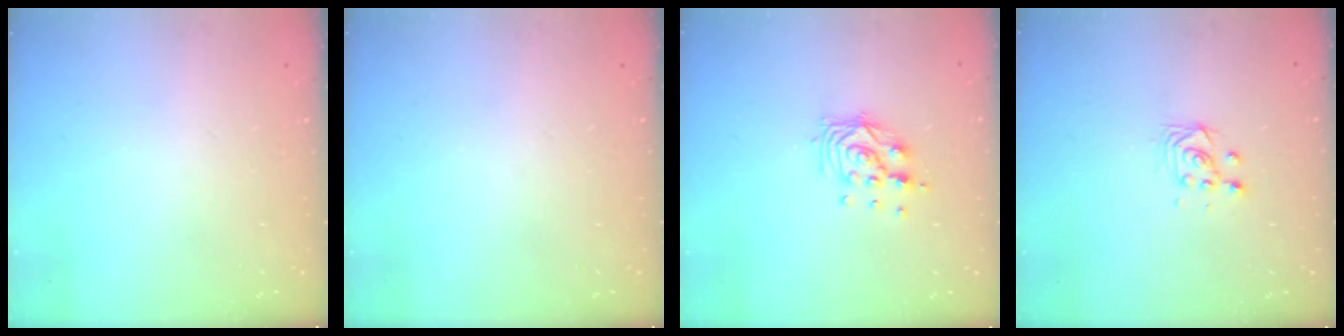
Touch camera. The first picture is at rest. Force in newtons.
{"total": 0.0}
{"total": 10.0, "press": 9.9, "slide": 0.7}
{"total": 3.6, "press": 3.5, "slide": 0.8}